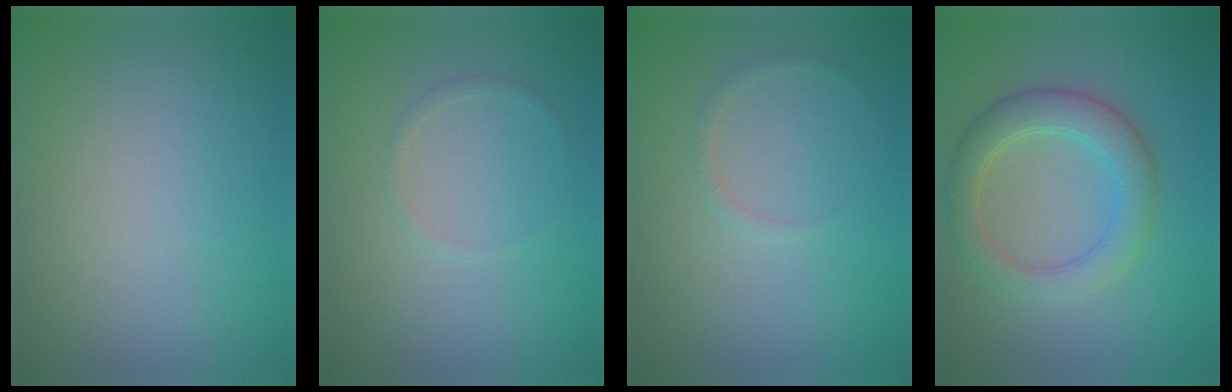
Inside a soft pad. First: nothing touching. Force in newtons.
{"total": 0.7, "press": 0.7, "slide": 0.0}
{"total": 0.6, "press": 0.6, "slide": 0.1}
{"total": 4.2, "press": 4.2, "slide": 0.1}